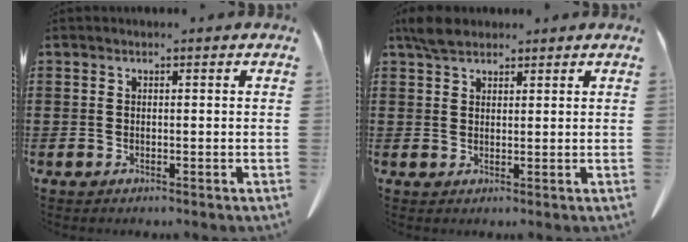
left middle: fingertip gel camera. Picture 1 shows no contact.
{"total": 3.3, "force": [2.7, 1.3, 1.4], "torque": [-0.026, 0.001, 0.051]}